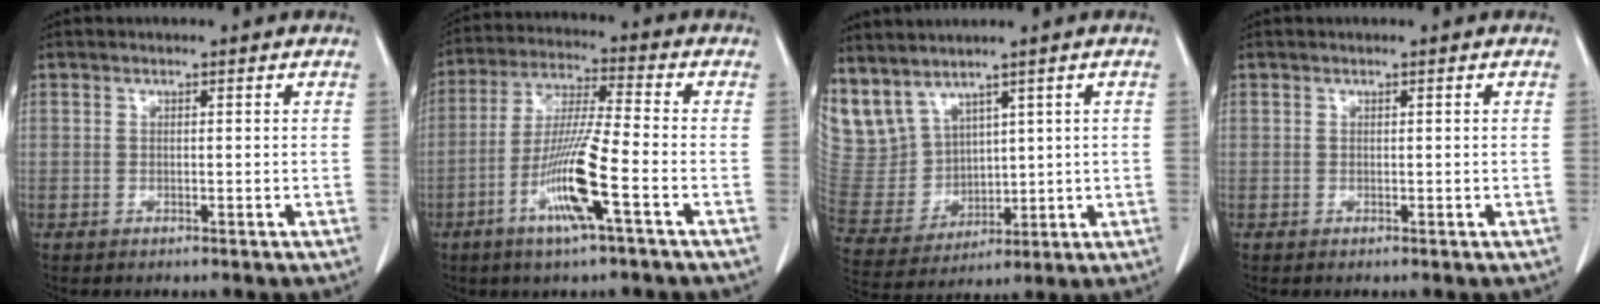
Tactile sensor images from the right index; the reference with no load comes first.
{"total": 11.6, "force": [-4.7, -0.2, 10.6], "torque": [-0.212, -0.011, -0.093]}
{"total": 9.8, "force": [7.4, 5.7, 3.0], "torque": [-0.086, 0.013, 0.179]}
{"total": 0.0}